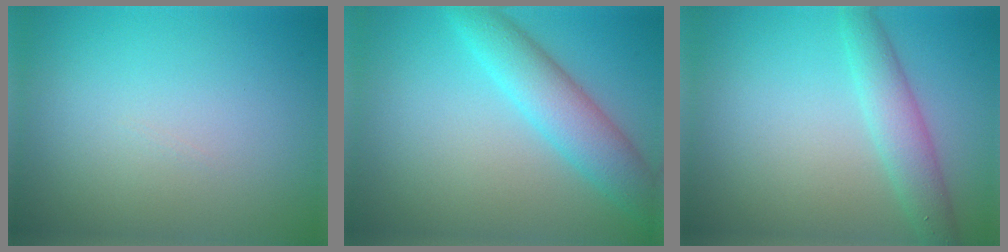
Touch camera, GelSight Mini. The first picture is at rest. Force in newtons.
{"total": 4.9, "press": 4.9, "slide": 0.2}
{"total": 3.3, "press": 3.3, "slide": 0.1}